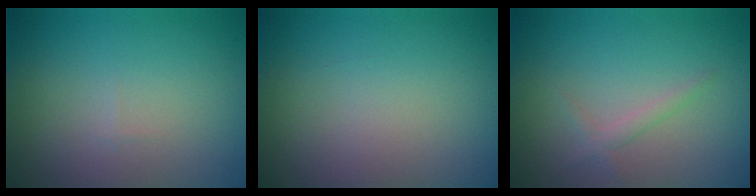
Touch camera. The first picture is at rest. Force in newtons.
{"total": 0.0}
{"total": 1.1, "press": 1.1, "slide": 0.1}